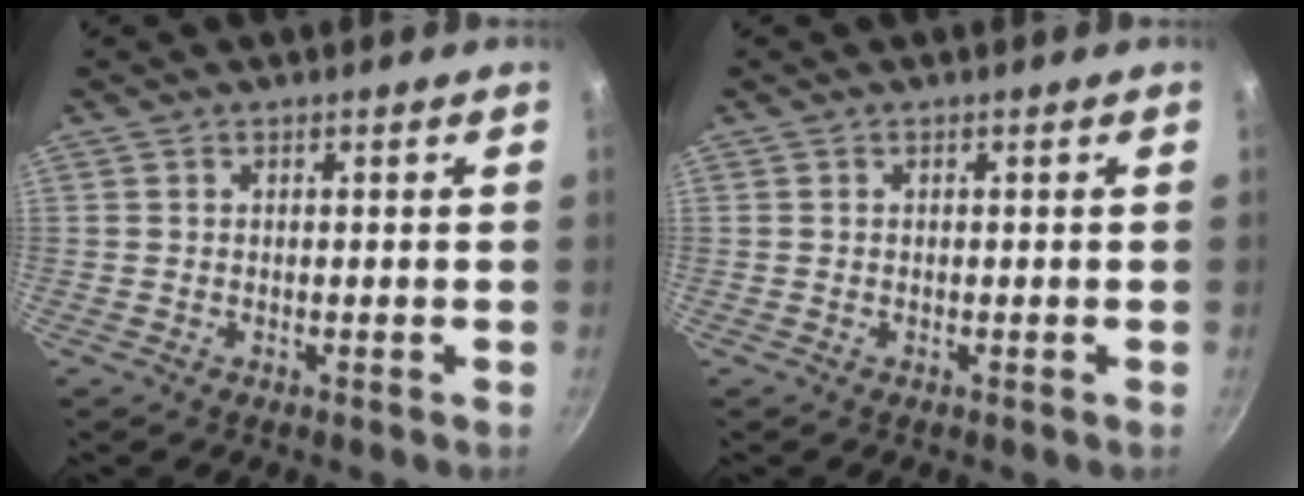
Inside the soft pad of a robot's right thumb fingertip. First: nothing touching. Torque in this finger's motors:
{"motor_torque": [-0.01, 0.02, 0.01, 0.00, 0.04]}